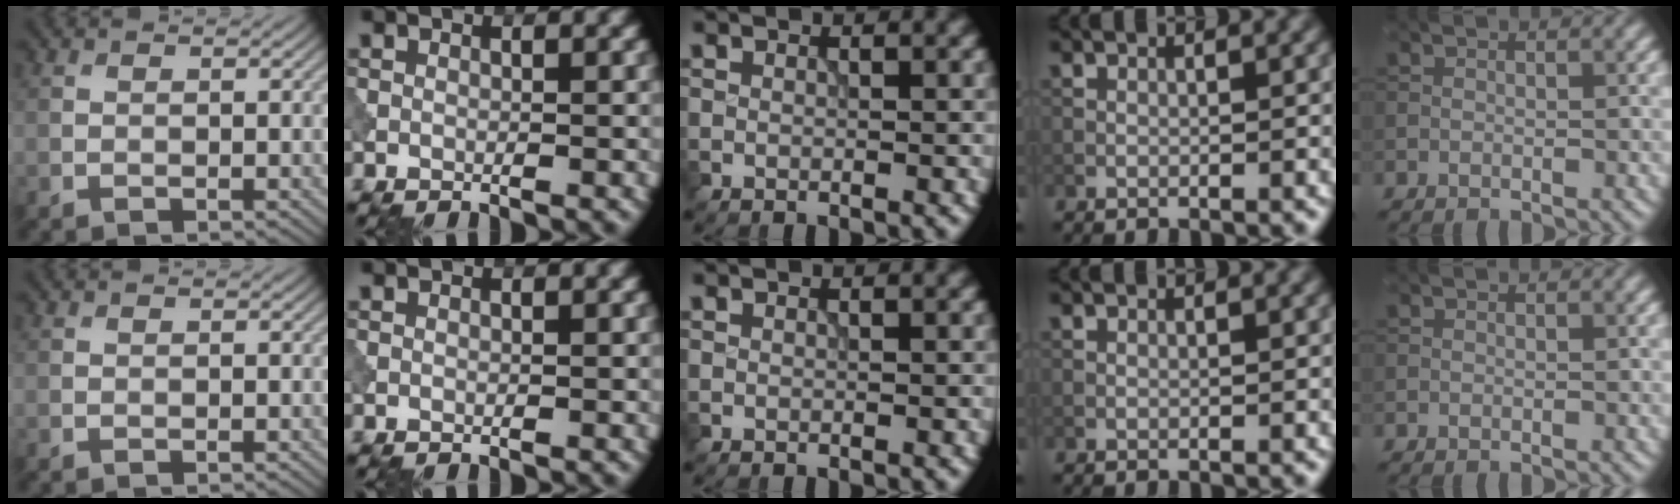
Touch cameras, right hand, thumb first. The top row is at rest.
{}